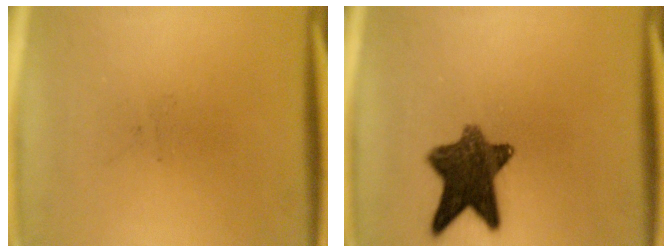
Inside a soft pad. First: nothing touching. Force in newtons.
{"total": 10.2}